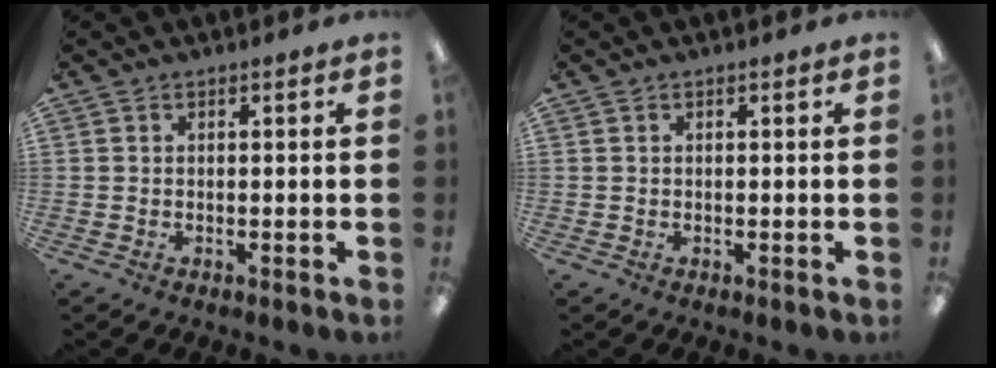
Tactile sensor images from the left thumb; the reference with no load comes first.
{"total": 0.0}